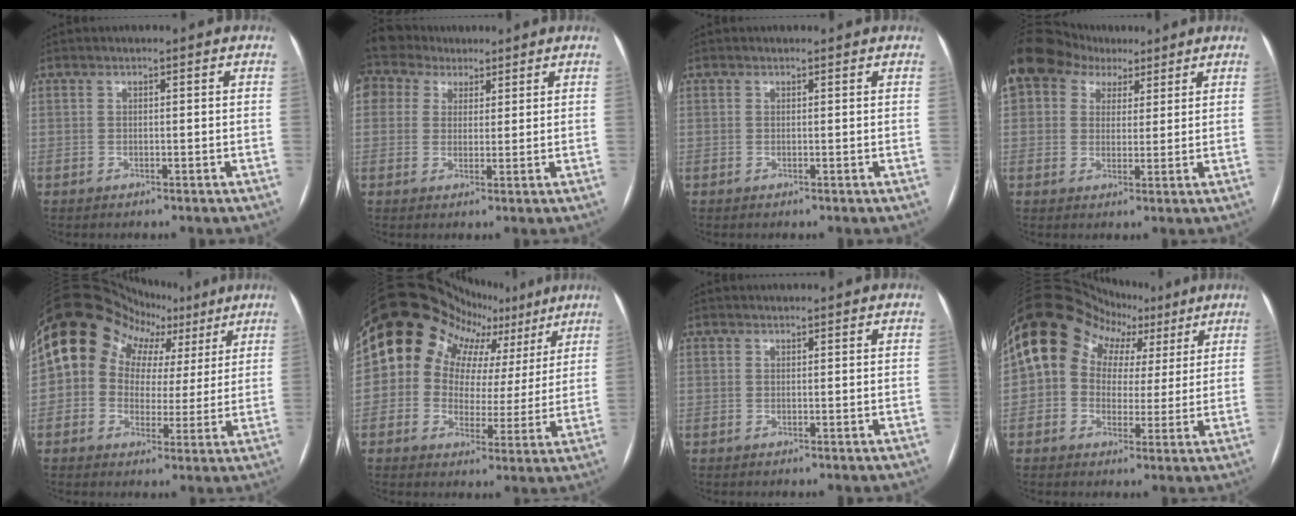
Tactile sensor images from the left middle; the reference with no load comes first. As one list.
[{"total": 6.6, "force": [4.6, 4.6, 0.7], "torque": [-0.020, 0.035, 0.090]}, {"total": 0.6, "force": [0.6, 0.2, 0.1], "torque": [-0.006, 0.005, 0.008]}, {"total": 20.5, "force": [11.2, 14.9, 8.5], "torque": [-0.254, 0.094, 0.204]}, {"total": 14.7, "force": [6.0, 12.1, 5.9], "torque": [-0.082, 0.071, 0.089]}, {"total": 18.6, "force": [10.5, 13.4, 7.4], "torque": [-0.111, 0.067, 0.128]}, {"total": 1.6, "force": [1.5, 0.1, 0.3], "torque": [-0.005, 0.020, 0.026]}, {"total": 13.6, "force": [4.9, 11.0, 6.2], "torque": [-0.097, 0.070, 0.078]}]